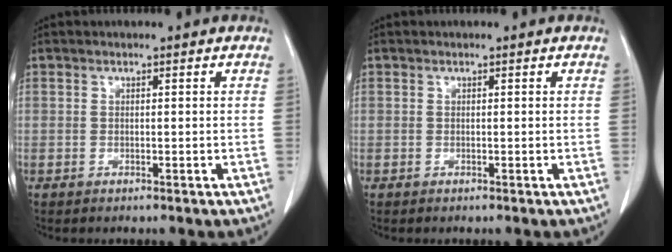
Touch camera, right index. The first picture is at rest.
{"total": 0.0}